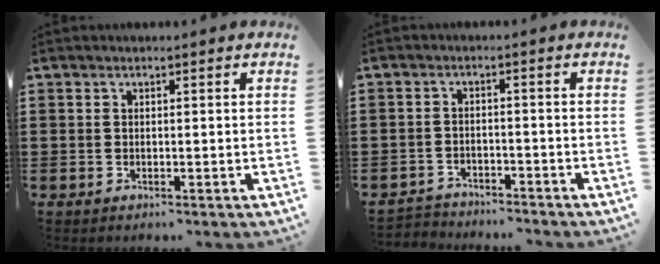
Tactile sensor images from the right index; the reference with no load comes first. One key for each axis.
{"total": 2.6, "fx": -2.5, "fy": 0.4, "fz": -0.3, "tx": -0.002, "ty": 0.001, "tz": -0.057}